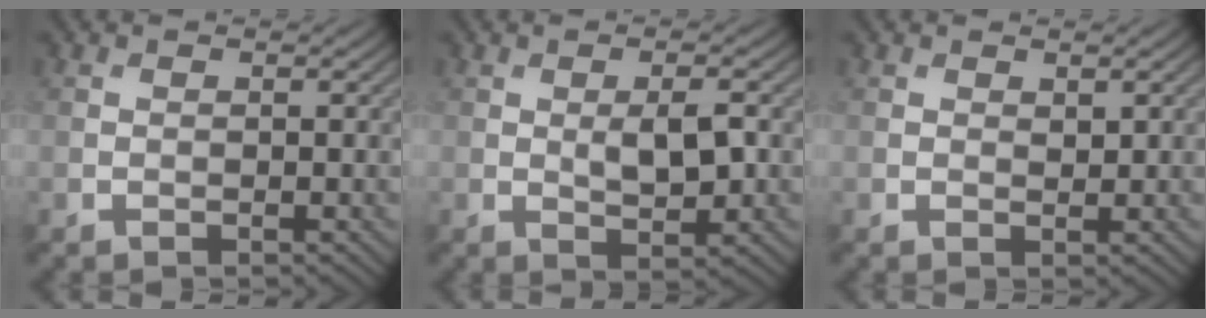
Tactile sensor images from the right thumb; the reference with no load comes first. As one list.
[{"total": 4.0, "force": [0.3, 1.6, 3.7], "torque": [-0.068, 0.000, 0.007]}, {"total": 1.0, "force": [0.6, 0.5, 0.6], "torque": [-0.011, -0.003, 0.012]}]